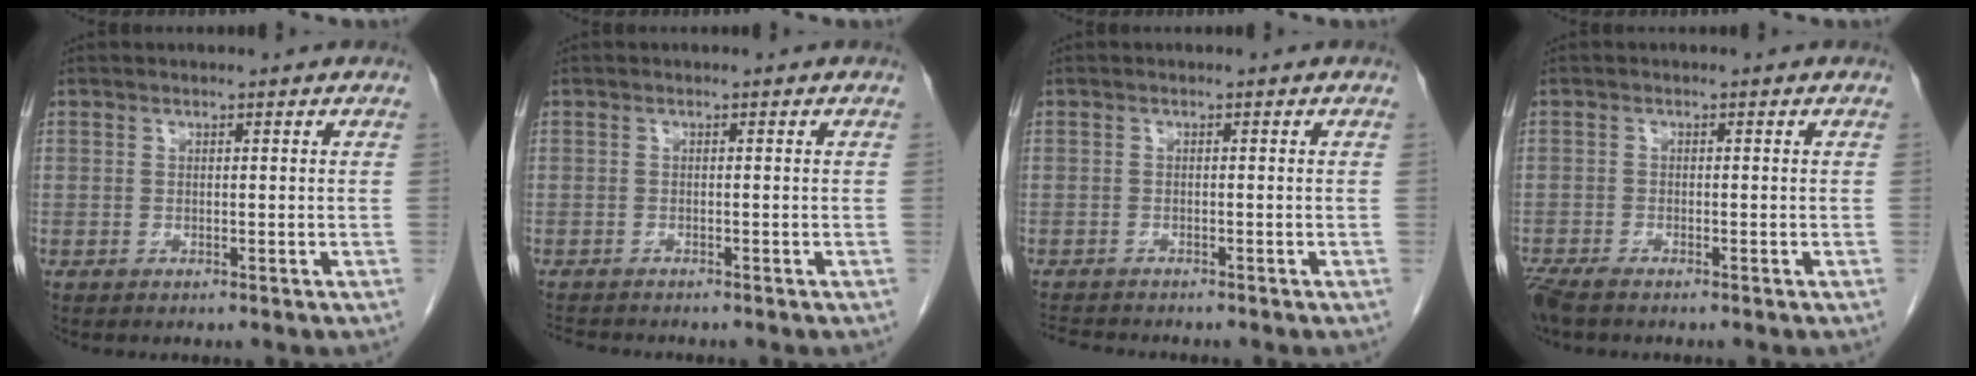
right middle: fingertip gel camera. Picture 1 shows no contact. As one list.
[{"total": 2.7, "force": [-2.6, 0.1, 0.6], "torque": [-0.012, -0.013, -0.042]}, {"total": 3.6, "force": [-3.5, 0.2, 0.8], "torque": [-0.015, -0.016, -0.058]}, {"total": 3.4, "force": [-2.8, 0.7, 1.8], "torque": [-0.039, -0.011, -0.051]}]